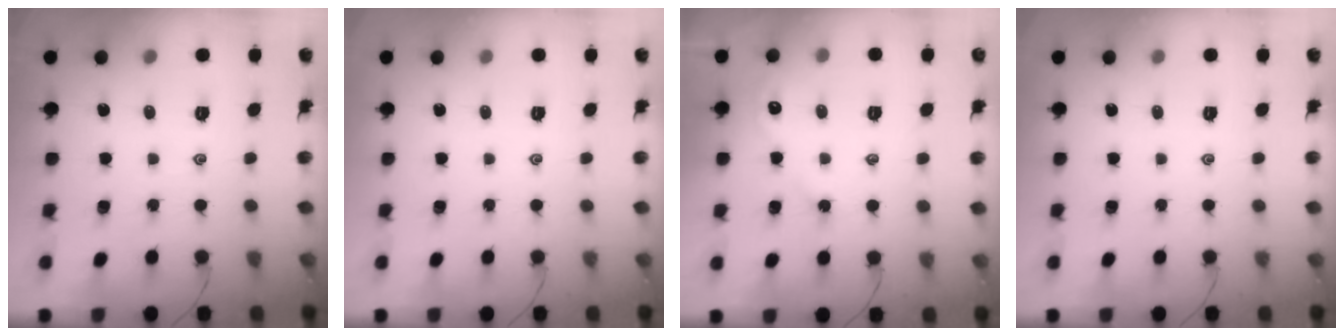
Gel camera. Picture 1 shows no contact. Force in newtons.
{"total": 0.0}
{"total": 3.5, "press": 3.5, "slide": 0.5}
{"total": 0.0}